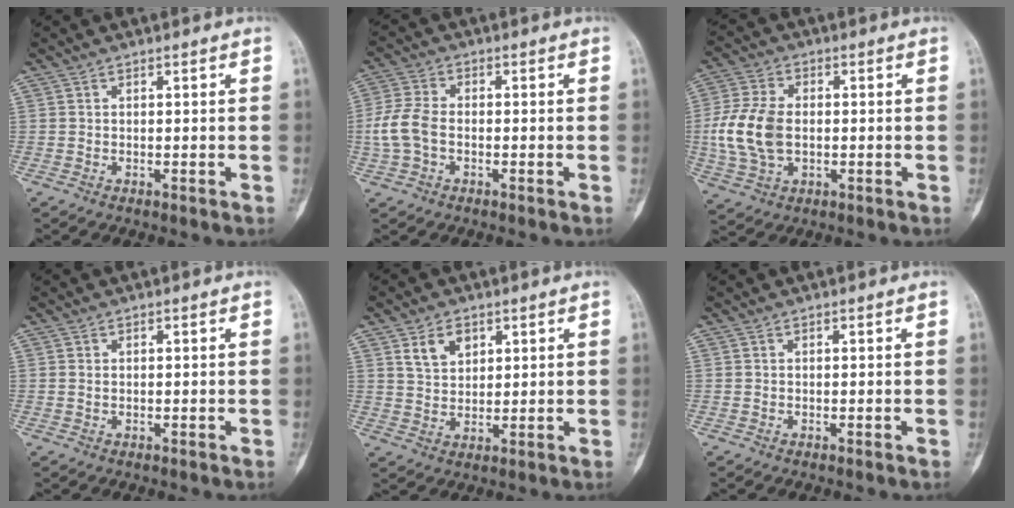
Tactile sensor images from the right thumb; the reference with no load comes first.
{"total": 6.9, "force": [-1.1, 4.5, 5.2], "torque": [-0.122, 0.016, -0.025]}
{"total": 11.9, "force": [-0.5, 7.6, 9.1], "torque": [-0.195, 0.006, -0.008]}
{"total": 0.7, "force": [0.2, 0.5, 0.5], "torque": [-0.013, 0.002, 0.006]}
{"total": 5.5, "force": [2.8, 3.7, 2.9], "torque": [-0.035, -0.017, 0.055]}
{"total": 0.0}